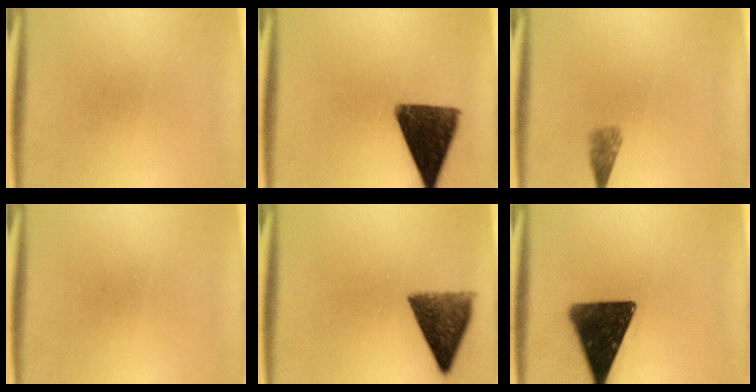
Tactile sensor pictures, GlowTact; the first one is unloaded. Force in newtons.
{"total": 13.9}
{"total": 1.9}
{"total": 0.0}
{"total": 9.2}
{"total": 15.1}